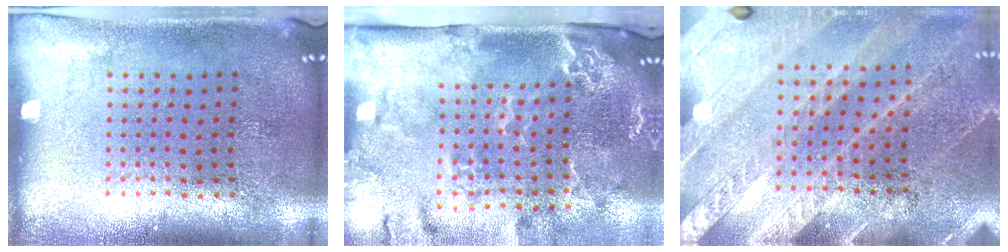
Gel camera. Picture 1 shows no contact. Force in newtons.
{"total": 3.2, "press": 2.4, "slide": 2.1}
{"total": 2.9, "press": 2.6, "slide": 1.4}